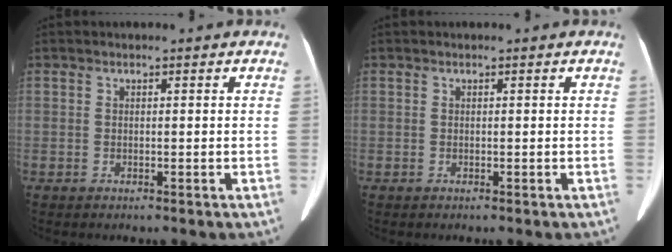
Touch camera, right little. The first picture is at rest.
{"total": 0.0}